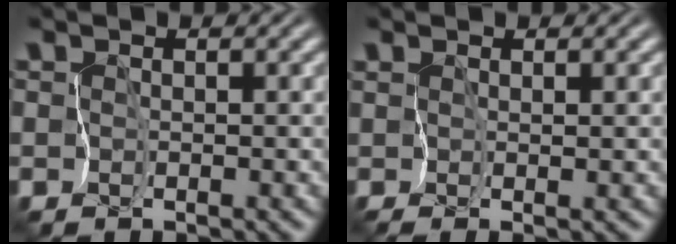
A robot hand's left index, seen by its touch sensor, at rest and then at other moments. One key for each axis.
{"total": 0.9, "fx": 0.2, "fy": -0.9, "fz": -0.1, "tx": -0.010, "ty": 0.001, "tz": 0.003}